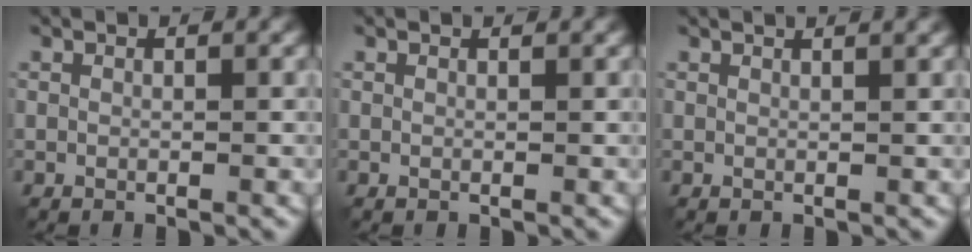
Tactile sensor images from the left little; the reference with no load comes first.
{"total": 0.5, "force": [0.5, 0.0, 0.1], "torque": [-0.003, 0.000, 0.007]}
{"total": 2.9, "force": [2.0, 1.2, 1.8], "torque": [-0.002, 0.010, -0.003]}